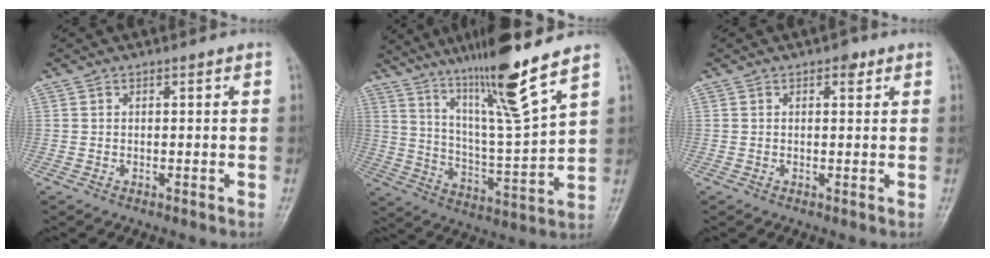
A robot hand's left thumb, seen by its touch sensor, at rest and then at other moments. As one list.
[{"total": 16.7, "force": [11.7, 0.0, 12.0], "torque": [-0.200, -0.066, 0.207]}, {"total": 1.7, "force": [0.9, 1.0, 1.0], "torque": [-0.005, -0.001, 0.008]}]